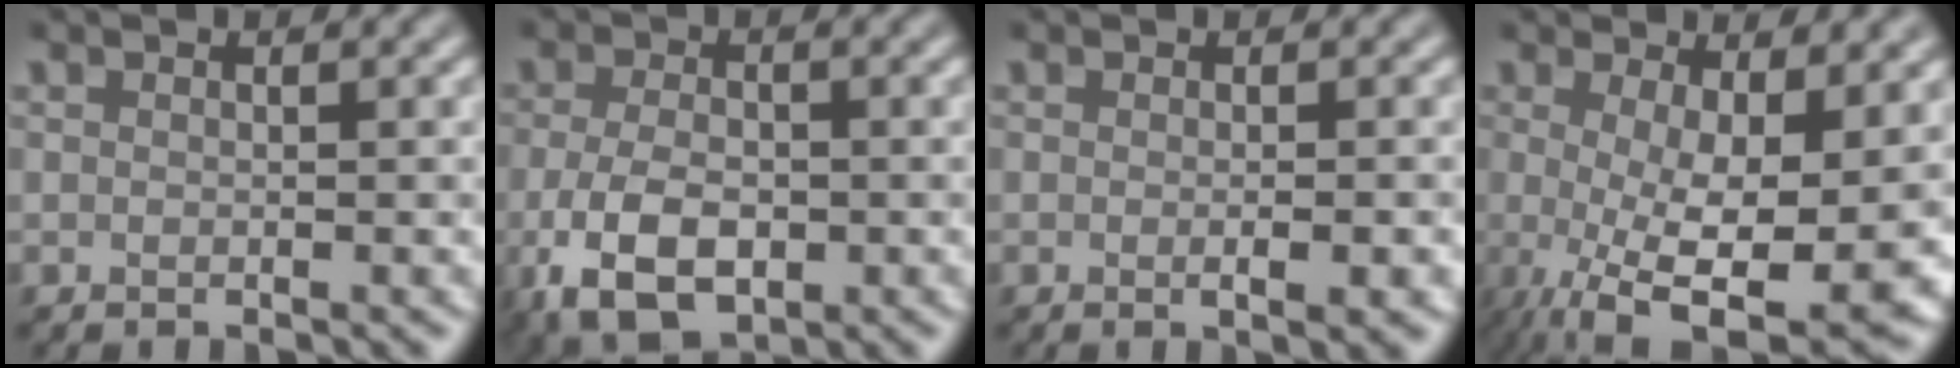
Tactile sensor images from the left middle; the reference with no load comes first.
{"total": 5.8, "force": [-2.1, 3.3, 4.4], "torque": [-0.096, -0.009, -0.039]}
{"total": 2.0, "force": [-0.3, 0.5, 2.0], "torque": [-0.022, 0.000, -0.006]}
{"total": 10.4, "force": [-1.1, 3.4, 9.8], "torque": [-0.156, -0.017, -0.012]}